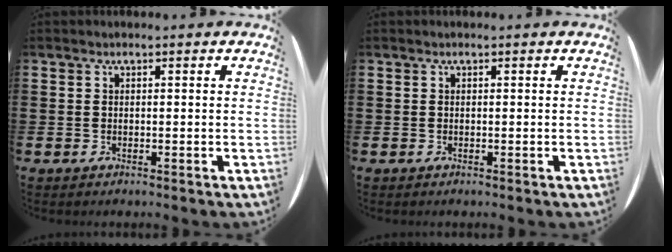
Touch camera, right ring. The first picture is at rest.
{"total": 0.0}